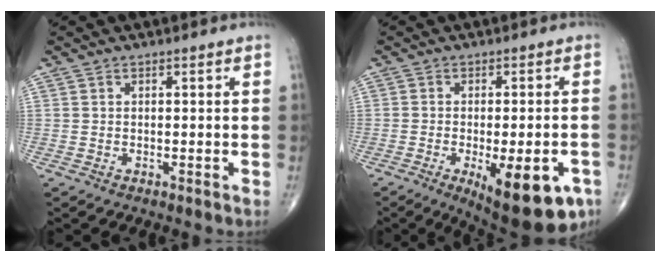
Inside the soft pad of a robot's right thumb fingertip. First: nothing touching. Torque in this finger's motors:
{"motor_torque": [-0.07, 0.63, 0.15, -0.20, 0.14]}